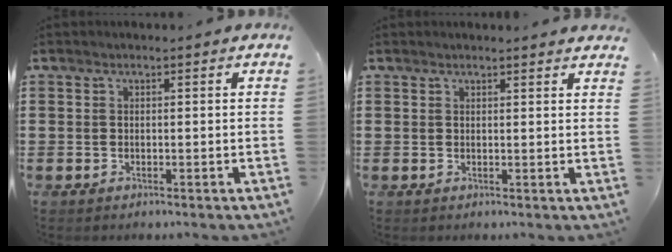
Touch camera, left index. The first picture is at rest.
{"total": 1.4, "force": [1.4, -0.1, 0.4], "torque": [-0.009, -0.001, 0.026]}